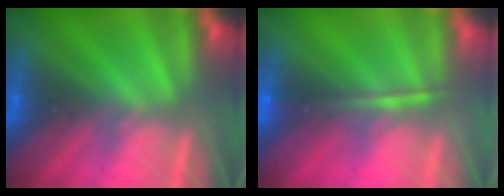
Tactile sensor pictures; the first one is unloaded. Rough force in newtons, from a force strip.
{"total": 1.5}